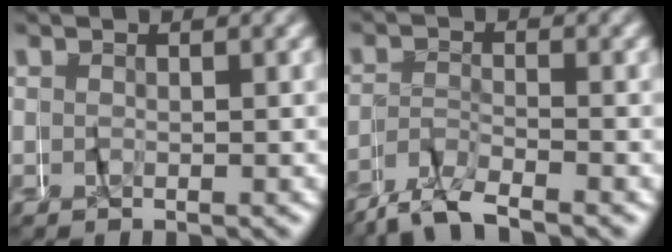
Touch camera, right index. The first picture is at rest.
{"total": 4.0, "force": [-3.9, -0.1, 1.0], "torque": [-0.021, 0.002, -0.071]}